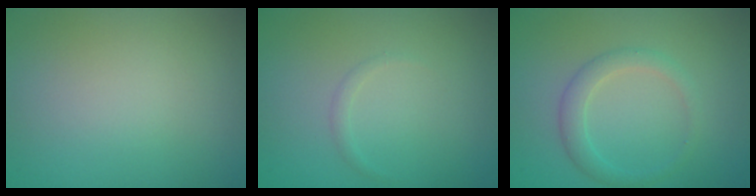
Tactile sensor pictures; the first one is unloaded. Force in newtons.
{"total": 0.6, "press": 0.6, "slide": 0.1}
{"total": 2.1, "press": 2.1, "slide": 0.1}